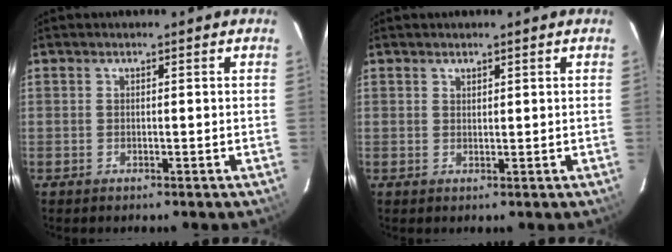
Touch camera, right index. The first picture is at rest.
{"total": 0.9, "force": [0.8, 0.4, 0.1], "torque": [-0.003, 0.001, 0.016]}